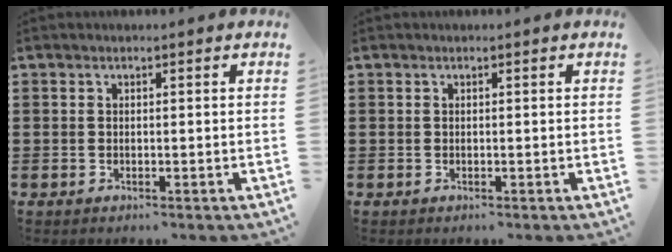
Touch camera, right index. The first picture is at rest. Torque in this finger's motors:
{"motor_torque": [0.52, 0.52, -0.02, 0.01]}